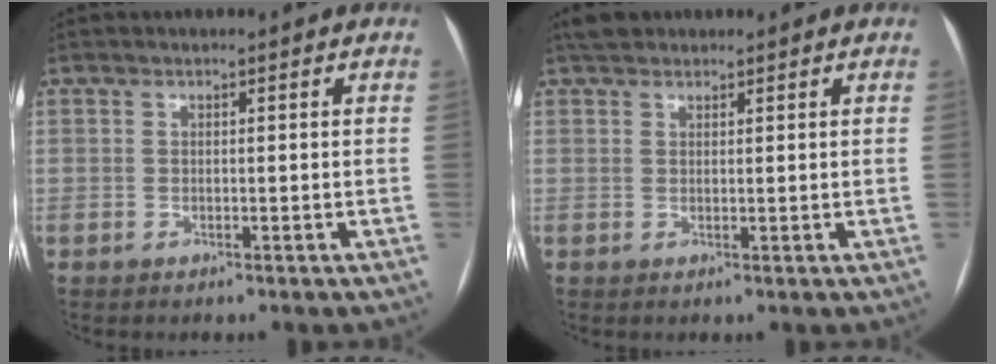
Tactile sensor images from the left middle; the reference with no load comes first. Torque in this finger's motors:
{"motor_torque": [-0.01, -0.02, -0.06, 0.00]}